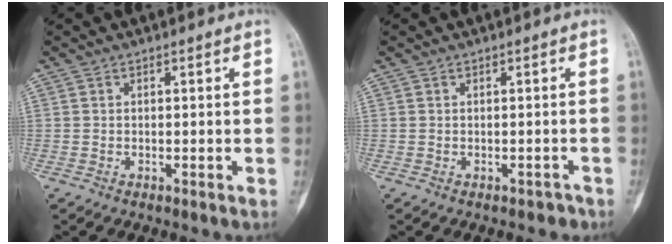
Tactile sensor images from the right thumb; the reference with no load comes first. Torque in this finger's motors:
{"motor_torque": [0.21, 0.02, 0.01, -0.18, 0.03]}